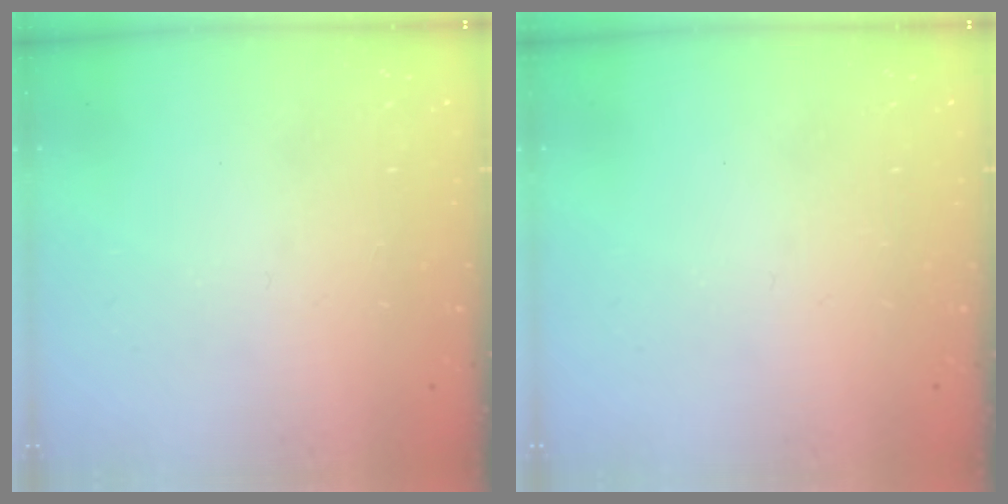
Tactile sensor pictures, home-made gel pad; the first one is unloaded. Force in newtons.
{"total": 0.0}